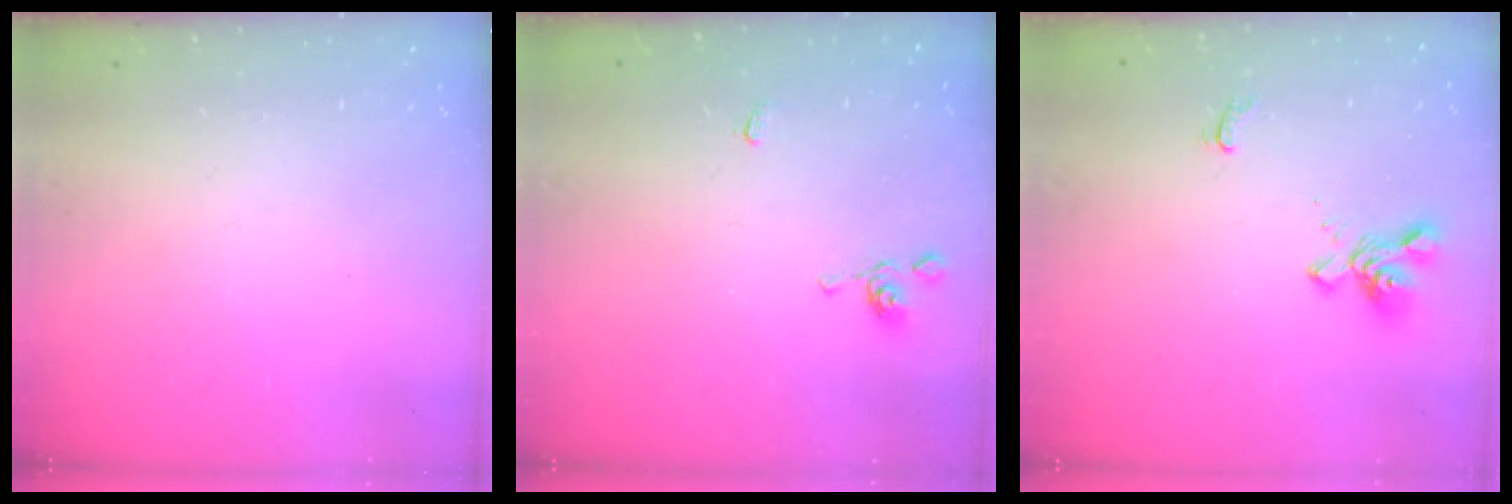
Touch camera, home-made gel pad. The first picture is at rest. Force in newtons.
{"total": 3.1, "press": 3.1, "slide": 0.5}
{"total": 1.7, "press": 1.1, "slide": 1.3}